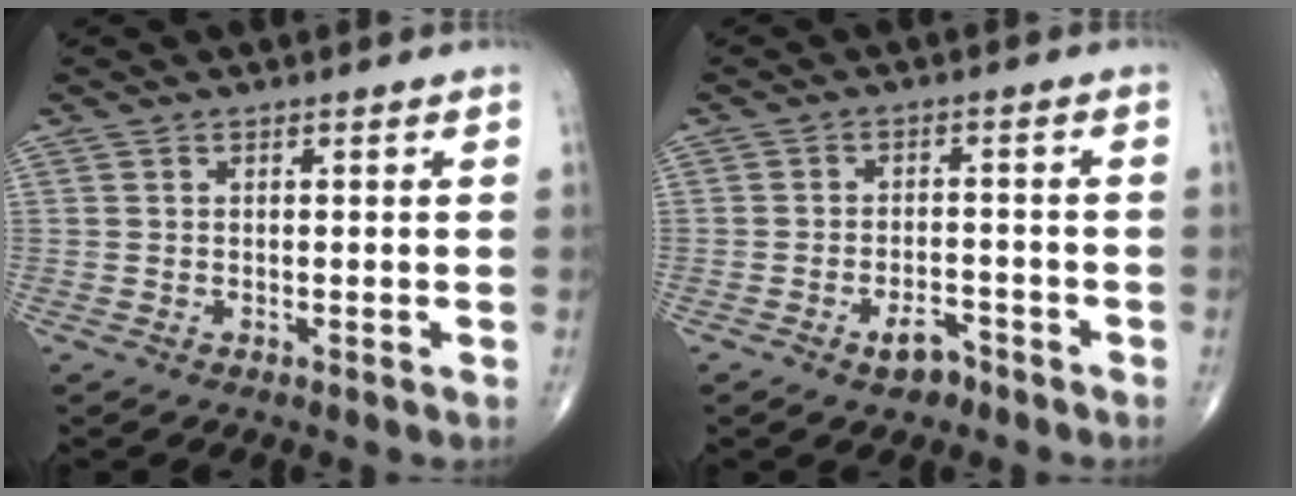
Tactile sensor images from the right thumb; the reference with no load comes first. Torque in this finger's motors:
{"motor_torque": [-0.02, -0.01, 0.13, 0.00, 0.05]}